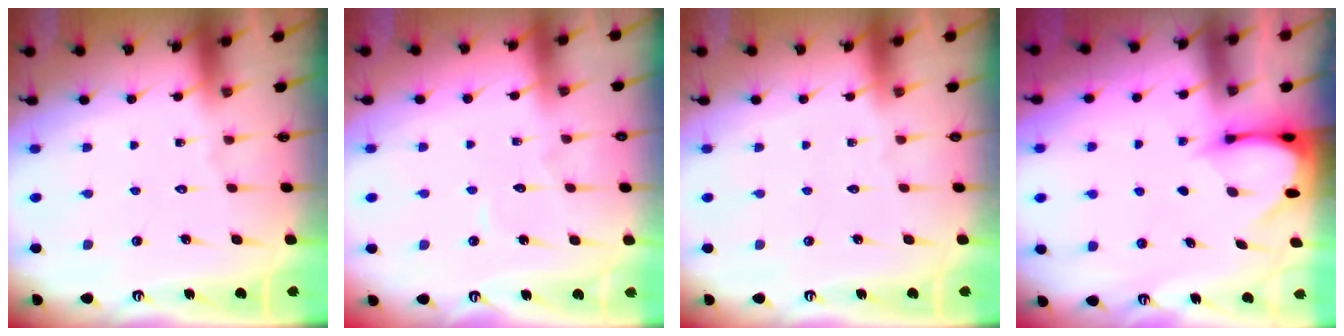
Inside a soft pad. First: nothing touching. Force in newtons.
{"total": 3.7, "press": 3.7, "slide": 0.5}
{"total": 0.0}
{"total": 3.3, "press": 3.3, "slide": 0.3}